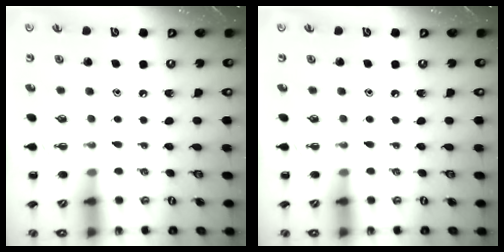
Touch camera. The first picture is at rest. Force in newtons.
{"total": 0.0}